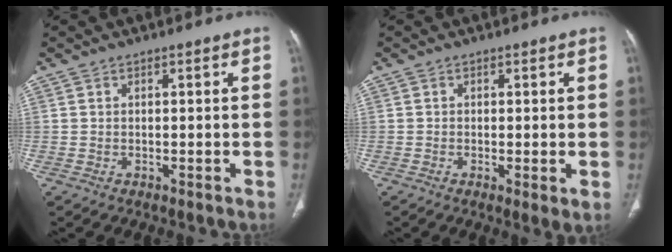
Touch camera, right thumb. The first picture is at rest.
{"total": 2.3, "force": [-0.3, 0.4, 2.2], "torque": [-0.046, -0.012, -0.010]}